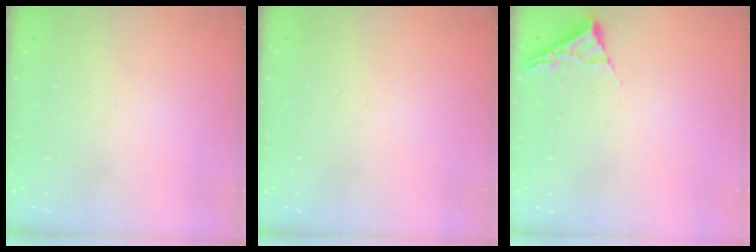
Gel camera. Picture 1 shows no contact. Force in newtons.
{"total": 0.0}
{"total": 3.1, "press": 3.0, "slide": 0.4}